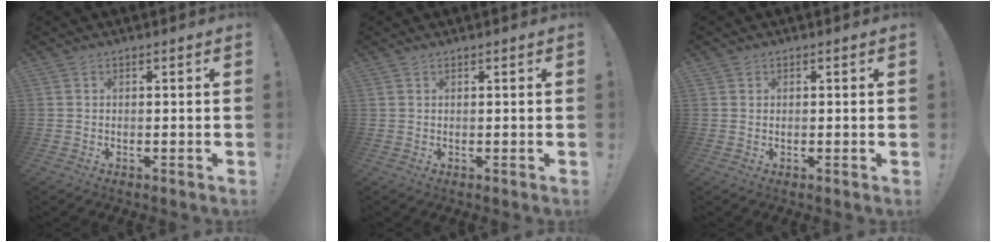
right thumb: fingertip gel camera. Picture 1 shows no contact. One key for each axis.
{"total": 0.7, "fx": 0.6, "fy": 0.1, "fz": 0.2, "tx": -0.004, "ty": 0.000, "tz": 0.012}
{"total": 0.9, "fx": 0.6, "fy": 0.7, "fz": -0.2, "tx": 0.012, "ty": -0.002, "tz": 0.010}